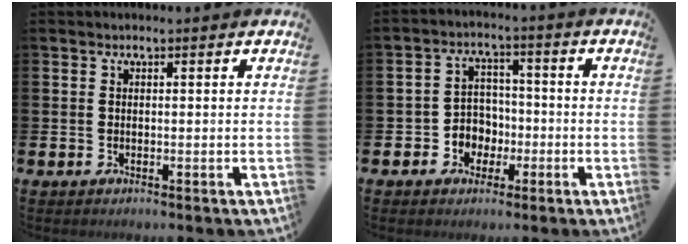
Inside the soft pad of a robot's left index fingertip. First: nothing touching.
{"total": 4.1, "force": [-1.1, 3.9, 0.9], "torque": [-0.025, 0.002, -0.029]}